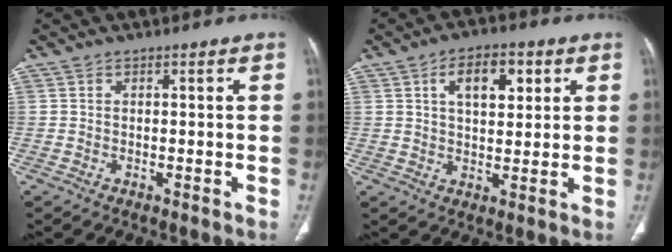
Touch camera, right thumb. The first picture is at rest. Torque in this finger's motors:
{"motor_torque": [0.85, 2.67, 1.23, 0.05, 0.05]}